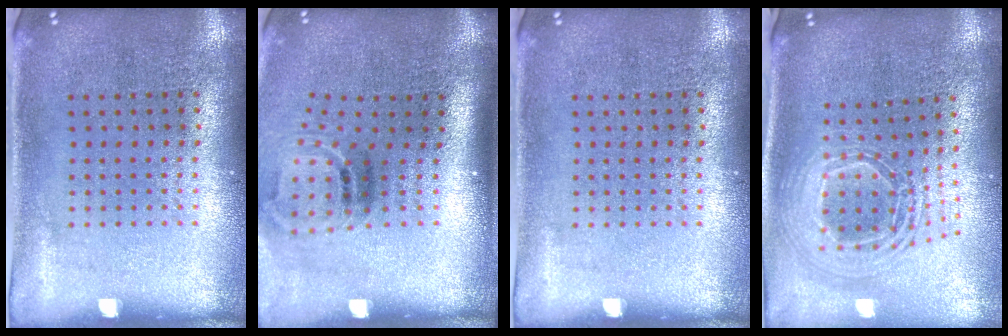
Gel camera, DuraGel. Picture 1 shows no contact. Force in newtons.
{"total": 2.0, "press": 1.2, "slide": 1.6}
{"total": 0.0}
{"total": 2.3, "press": 1.7, "slide": 1.6}